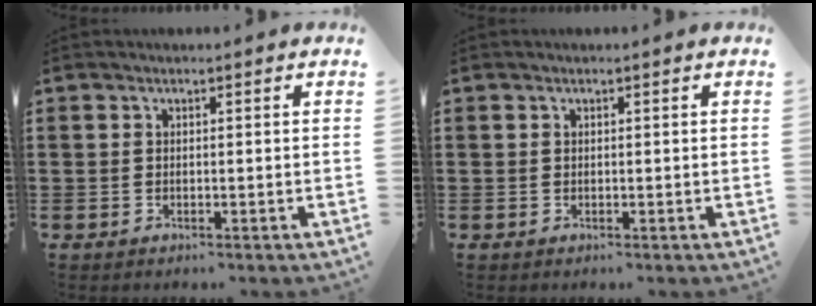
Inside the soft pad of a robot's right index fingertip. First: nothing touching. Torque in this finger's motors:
{"motor_torque": [0.03, -0.01, 0.02, 0.01]}